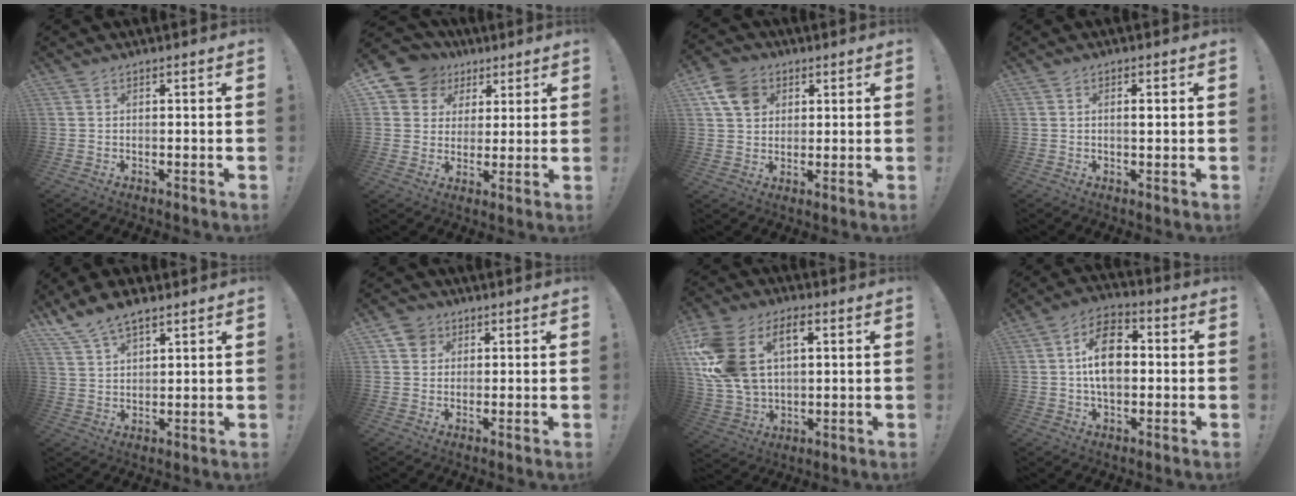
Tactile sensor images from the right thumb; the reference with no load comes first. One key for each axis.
{"total": 9.3, "fx": 4.3, "fy": 7.9, "fz": 2.0, "tx": -0.033, "ty": -0.027, "tz": 0.087}
{"total": 9.6, "fx": 4.0, "fy": 7.5, "fz": 4.5, "tx": -0.071, "ty": -0.007, "tz": 0.082}
{"total": 1.4, "fx": 0.3, "fy": 0.2, "fz": 1.4, "tx": -0.014, "ty": -0.005, "tz": 0.000}
{"total": 7.6, "fx": 5.9, "fy": 3.1, "fz": 3.8, "tx": -0.076, "ty": -0.025, "tz": 0.113}
{"total": 4.9, "fx": 2.0, "fy": 4.2, "fz": 1.3, "tx": -0.017, "ty": 0.000, "tz": 0.039}
{"total": 18.9, "fx": 6.1, "fy": 12.2, "fz": 13.0, "tx": -0.263, "ty": -0.018, "tz": 0.108}
{"total": 12.6, "fx": 0.4, "fy": 8.3, "fz": 9.5, "tx": -0.159, "ty": 0.011, "tz": 0.008}